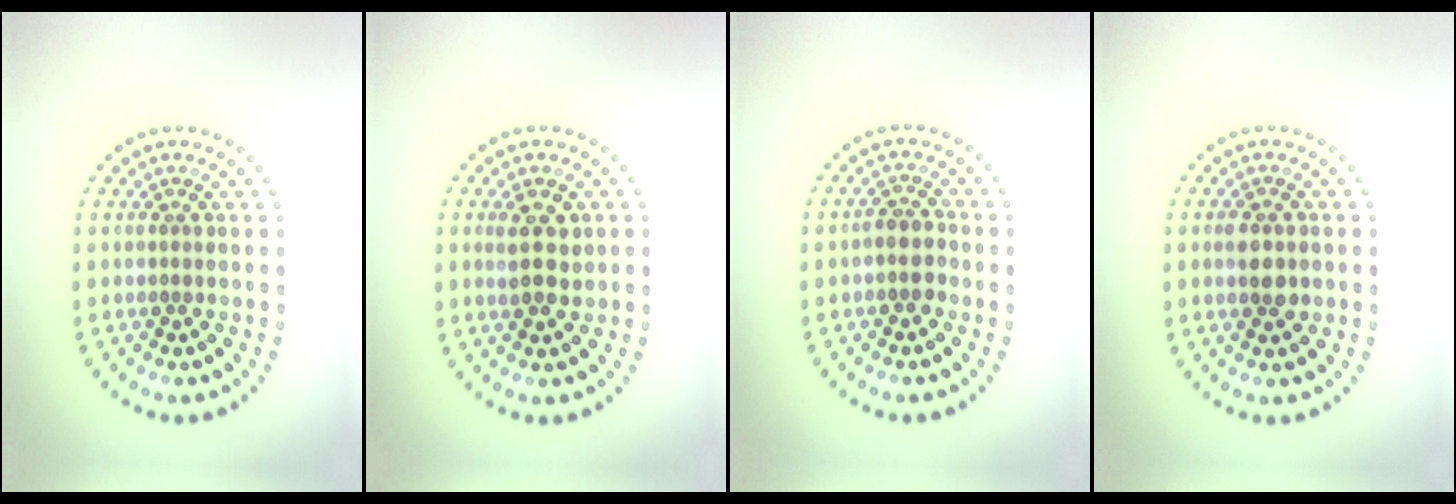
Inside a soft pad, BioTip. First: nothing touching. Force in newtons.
{"total": 2.8, "press": 2.8, "slide": 0.4}
{"total": 2.0, "press": 1.8, "slide": 0.9}
{"total": 2.5, "press": 2.5, "slide": 0.2}